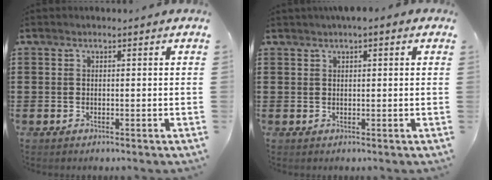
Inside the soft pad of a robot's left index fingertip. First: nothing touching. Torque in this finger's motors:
{"motor_torque": [2.14, 0.00, 0.21, -0.05]}